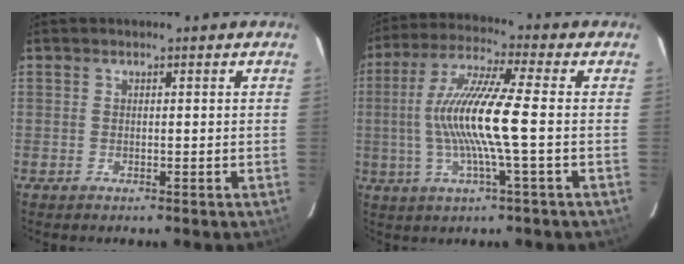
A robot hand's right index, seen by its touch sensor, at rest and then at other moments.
{"total": 12.9, "force": [-1.2, -0.1, 12.9], "torque": [-0.251, 0.002, -0.023]}